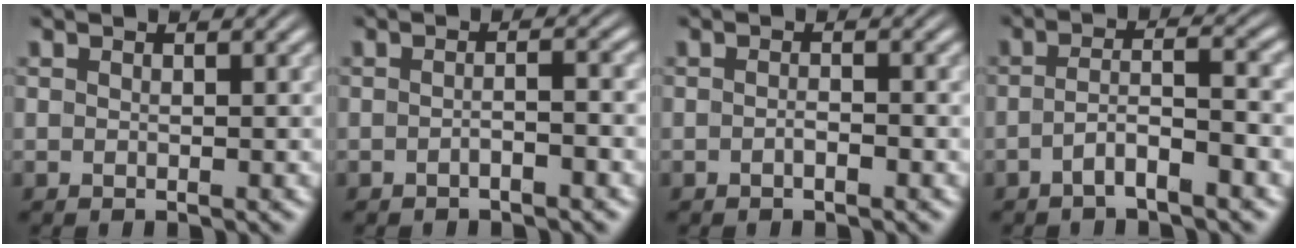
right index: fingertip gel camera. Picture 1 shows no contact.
{"total": 1.4, "force": [-1.0, 0.0, 0.9], "torque": [-0.002, 0.004, -0.021]}
{"total": 1.0, "force": [-0.7, 0.2, 0.6], "torque": [-0.001, 0.004, -0.016]}
{"total": 3.1, "force": [-2.0, 0.5, 2.3], "torque": [-0.030, -0.002, -0.035]}